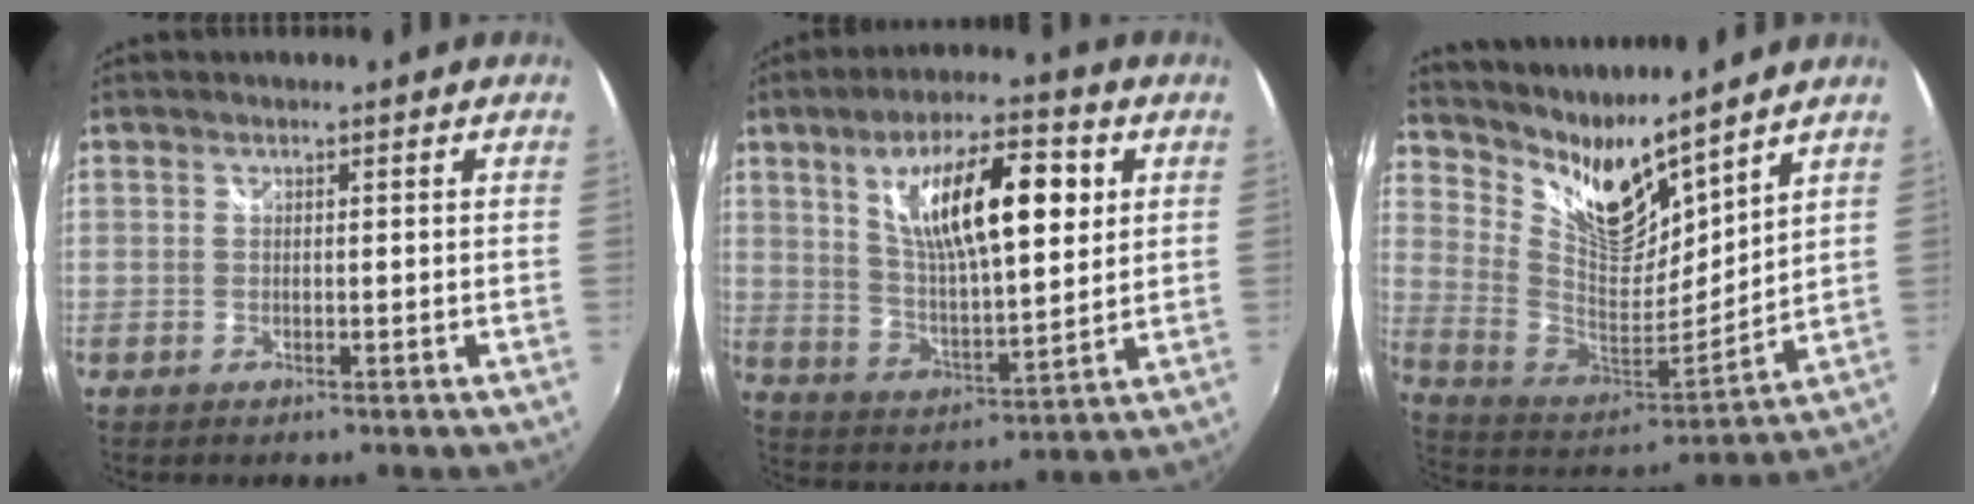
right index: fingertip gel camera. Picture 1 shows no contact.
{"total": 17.1, "force": [5.9, 5.6, 15.1], "torque": [-0.258, 0.012, 0.107]}
{"total": 14.4, "force": [11.4, 4.3, 7.7], "torque": [-0.147, -0.031, 0.221]}